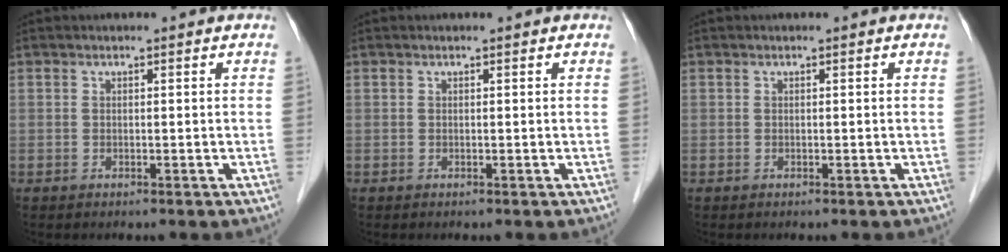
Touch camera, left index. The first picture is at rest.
{"total": 0.0}
{"total": 0.0}